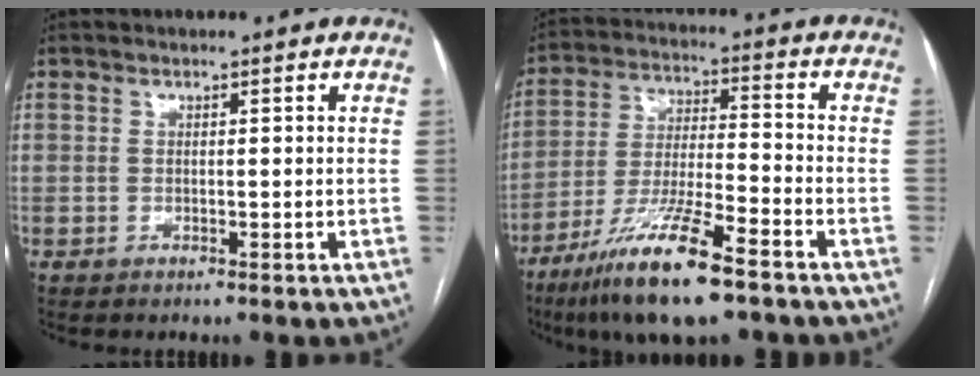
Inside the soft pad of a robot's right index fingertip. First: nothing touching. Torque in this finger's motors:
{"motor_torque": [0.69, -0.63, 0.79, 0.19]}